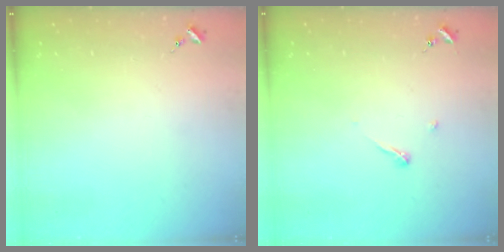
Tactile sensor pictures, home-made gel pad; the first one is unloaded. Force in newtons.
{"total": 3.4, "press": 3.4, "slide": 0.4}